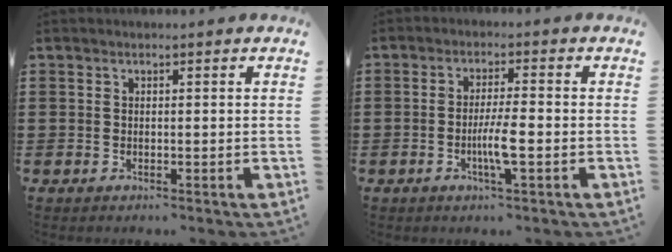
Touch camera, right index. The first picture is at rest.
{"total": 5.1, "force": [-1.4, 0.5, 4.8], "torque": [-0.096, -0.008, -0.030]}